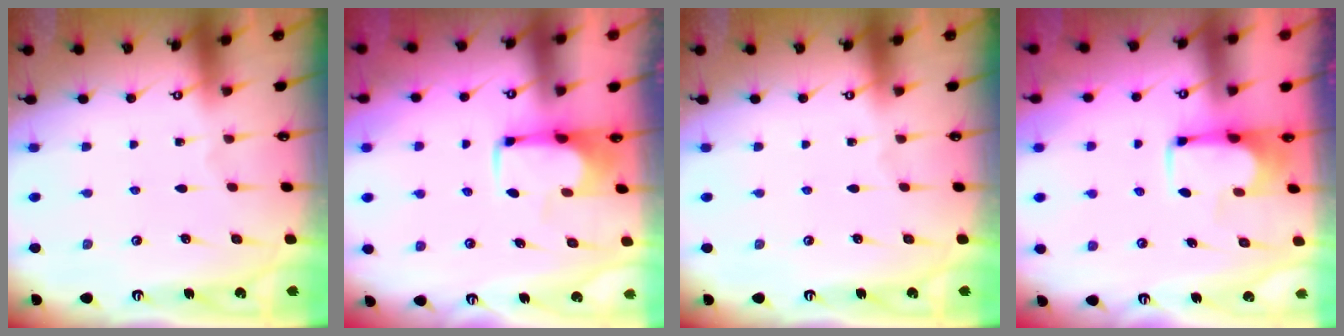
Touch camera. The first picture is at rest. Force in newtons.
{"total": 1.4, "press": 1.3, "slide": 0.5}
{"total": 0.0}
{"total": 3.1, "press": 3.1, "slide": 0.4}